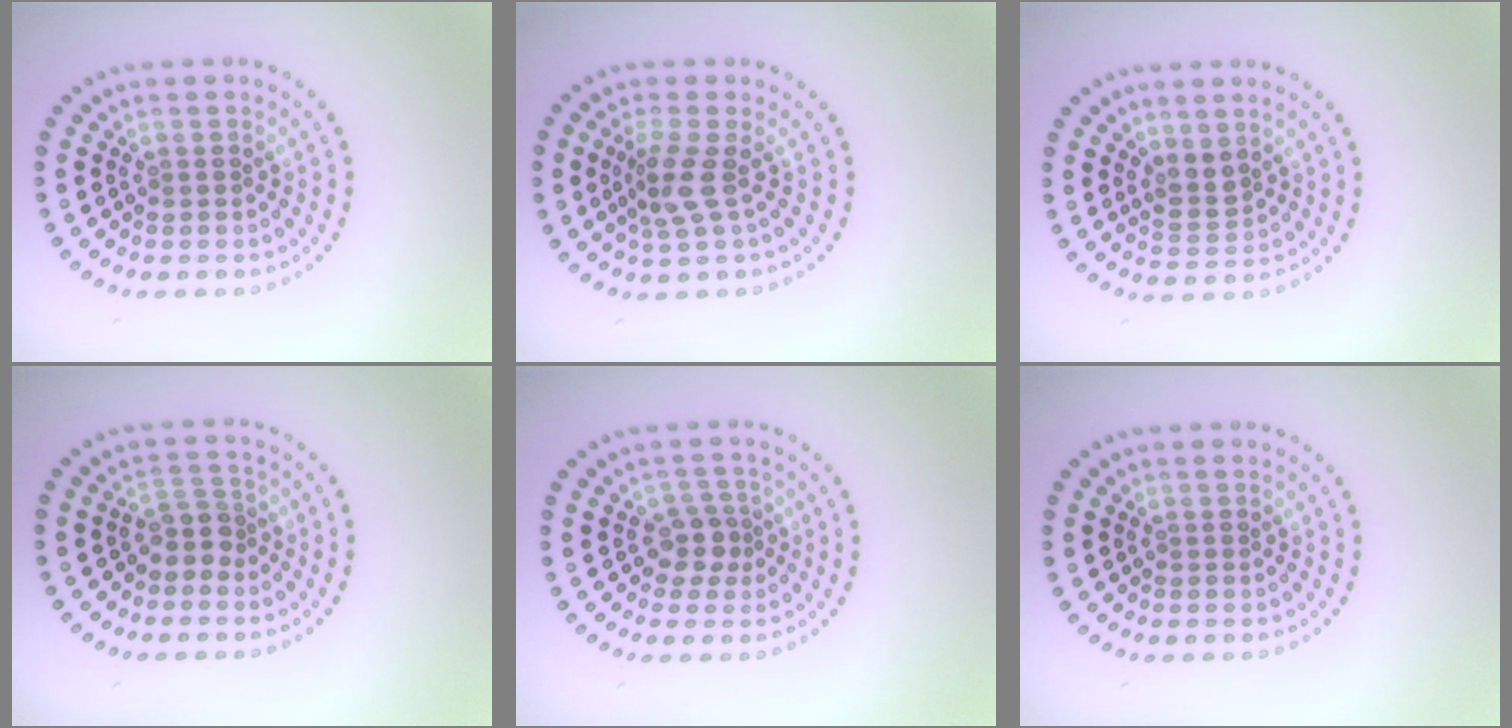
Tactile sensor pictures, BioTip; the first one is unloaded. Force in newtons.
{"total": 2.7, "press": 2.0, "slide": 1.8}
{"total": 1.9, "press": 1.6, "slide": 1.1}
{"total": 2.1, "press": 1.6, "slide": 1.4}
{"total": 2.2, "press": 1.8, "slide": 1.2}
{"total": 0.0}